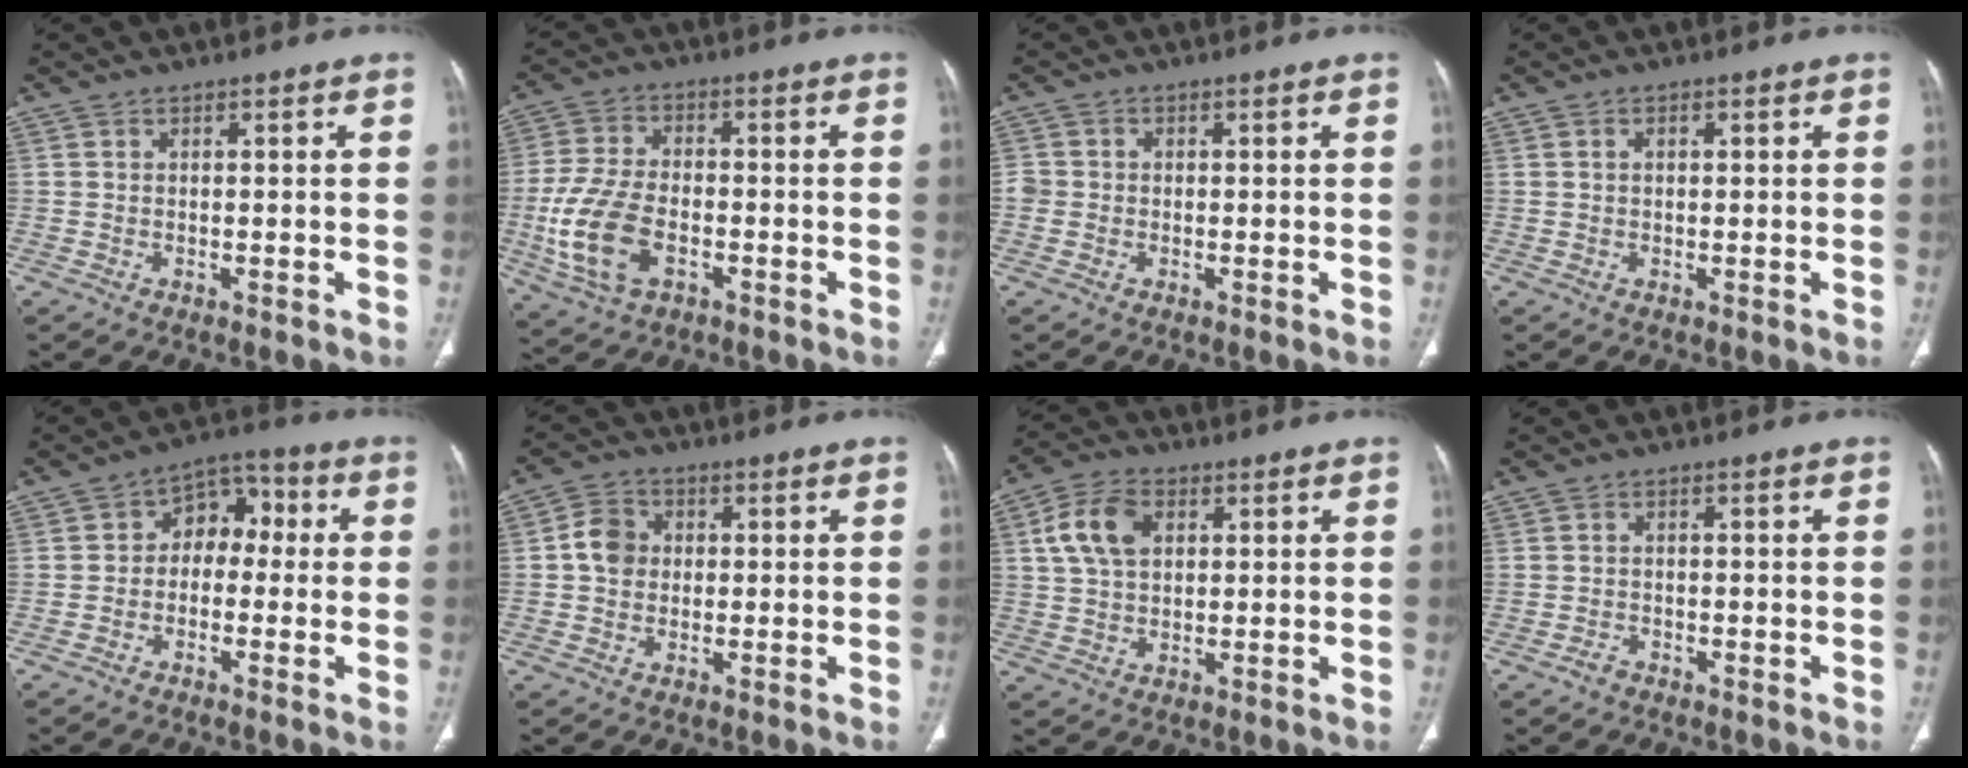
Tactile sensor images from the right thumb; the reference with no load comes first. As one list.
[{"total": 12.8, "force": [-3.5, 7.5, 9.7], "torque": [-0.208, 0.010, -0.065]}, {"total": 2.3, "force": [-0.4, 2.2, 0.6], "torque": [0.000, 0.009, -0.009]}, {"total": 1.1, "force": [0.3, 0.7, 0.8], "torque": [-0.016, 0.005, 0.005]}, {"total": 7.7, "force": [-0.2, 5.6, 5.3], "torque": [-0.041, 0.037, -0.019]}, {"total": 7.1, "force": [0.5, 6.3, 3.2], "torque": [-0.037, 0.012, -0.003]}, {"total": 8.8, "force": [2.5, 5.9, 6.1], "torque": [-0.109, 0.007, 0.043]}, {"total": 1.4, "force": [-1.0, 0.9, 0.4], "torque": [-0.010, 0.006, -0.021]}]